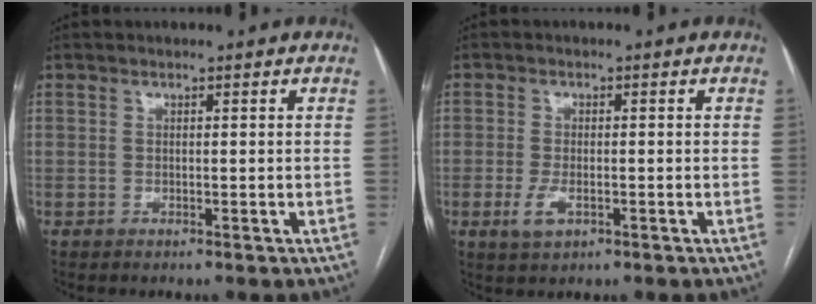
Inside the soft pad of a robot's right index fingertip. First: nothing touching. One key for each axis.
{"total": 3.3, "fx": -1.2, "fy": 1.5, "fz": 2.6, "tx": -0.056, "ty": -0.002, "tz": -0.018}